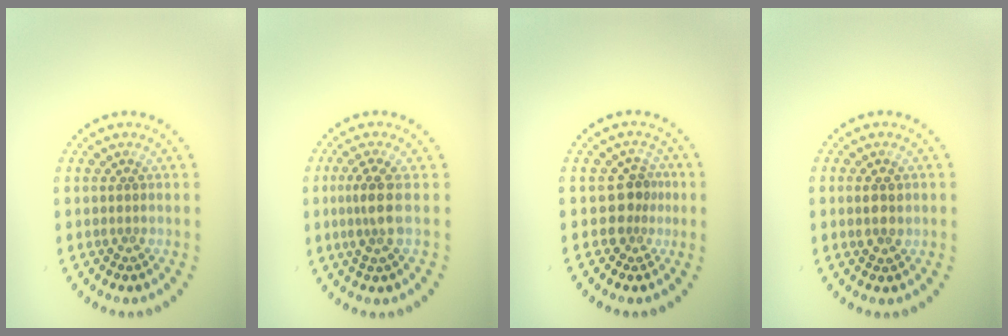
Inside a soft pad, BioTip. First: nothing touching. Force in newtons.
{"total": 2.5, "press": 2.0, "slide": 1.4}
{"total": 2.5, "press": 1.8, "slide": 1.6}
{"total": 1.7, "press": 1.7, "slide": 0.4}